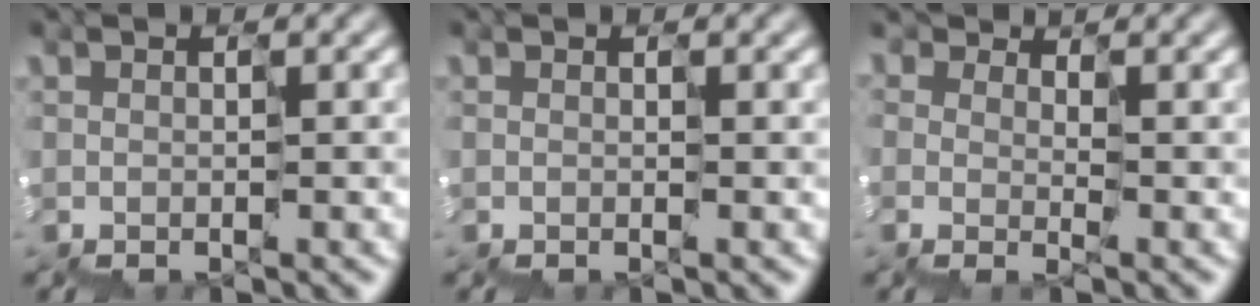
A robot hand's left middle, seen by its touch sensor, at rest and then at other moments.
{"total": 0.0}
{"total": 0.9, "force": [0.9, 0.2, -0.2], "torque": [0.010, 0.001, 0.016]}